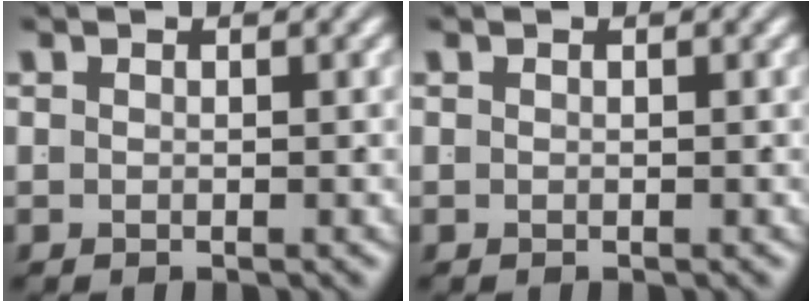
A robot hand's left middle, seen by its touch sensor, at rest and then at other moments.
{"total": 0.0}